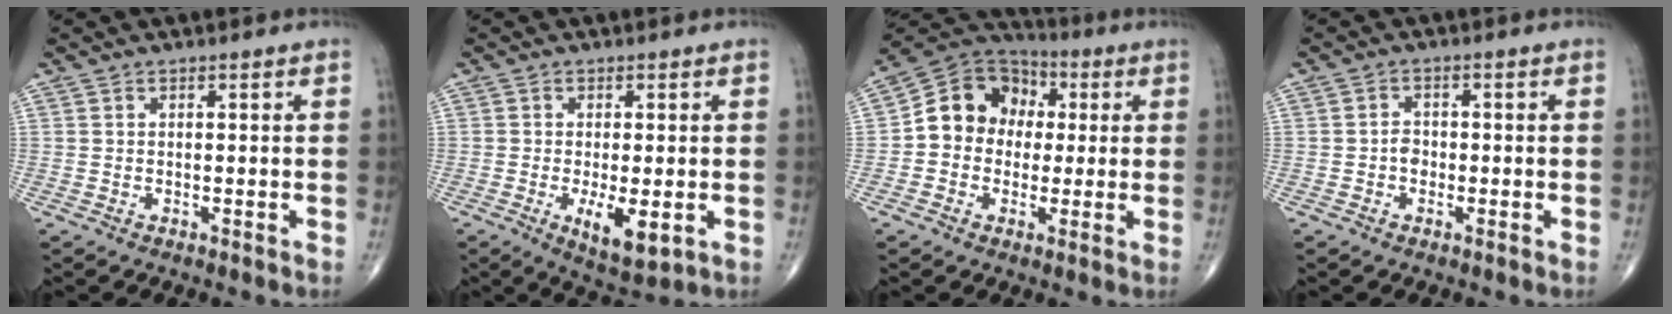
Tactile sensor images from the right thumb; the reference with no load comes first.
{"total": 7.2, "force": [-1.9, 2.7, 6.4], "torque": [-0.103, -0.018, -0.024]}
{"total": 12.3, "force": [0.8, 10.6, 6.1], "torque": [-0.069, 0.031, 0.000]}
{"total": 2.1, "force": [-0.6, 1.7, 1.1], "torque": [-0.006, 0.007, -0.016]}